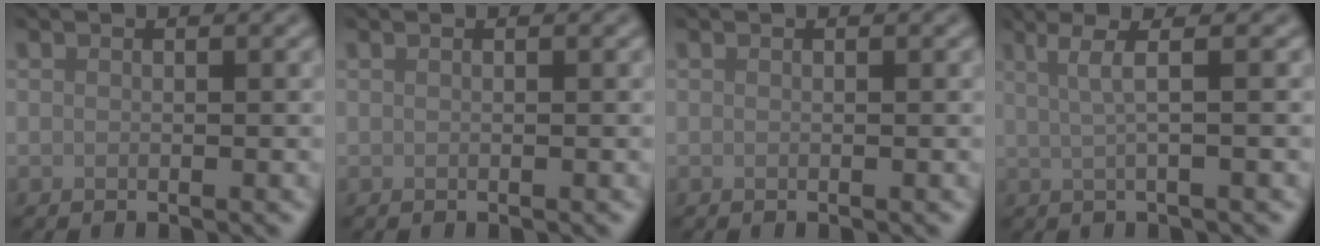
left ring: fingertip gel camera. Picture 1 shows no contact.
{"total": 0.0}
{"total": 0.0}
{"total": 3.2, "force": [1.2, 0.7, 2.9], "torque": [-0.044, 0.002, 0.013]}